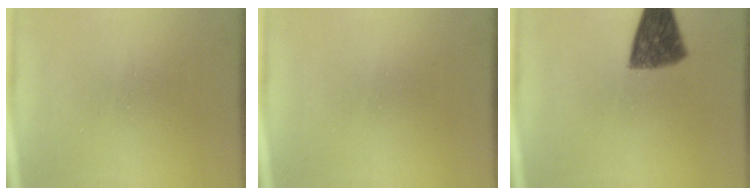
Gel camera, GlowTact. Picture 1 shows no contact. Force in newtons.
{"total": 0.0}
{"total": 9.2}